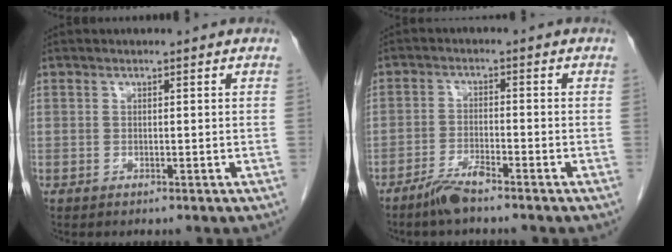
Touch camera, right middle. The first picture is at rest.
{"total": 4.0, "force": [-3.3, 0.2, 2.3], "torque": [-0.050, -0.006, -0.066]}